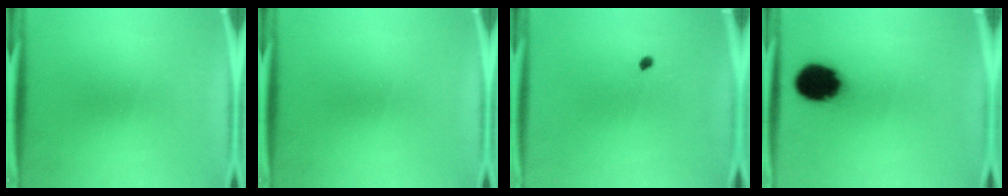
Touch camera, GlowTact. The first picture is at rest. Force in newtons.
{"total": 0.0}
{"total": 0.8}
{"total": 11.8}